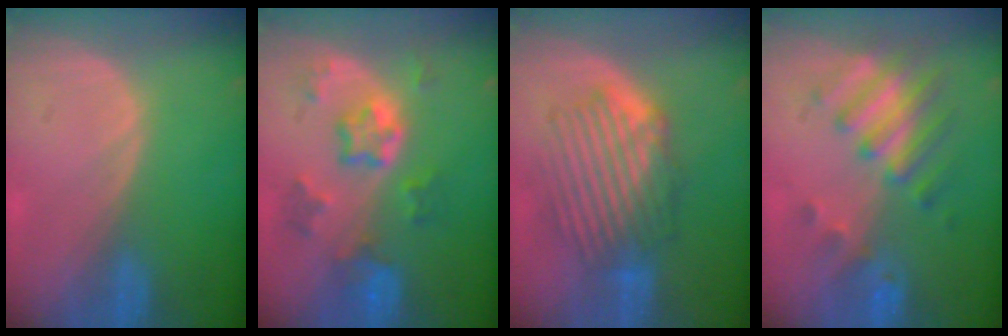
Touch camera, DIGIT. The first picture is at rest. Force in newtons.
{"total": 7.5, "press": 6.6, "slide": 3.6}
{"total": 8.3, "press": 8.0, "slide": 2.4}
{"total": 8.3, "press": 7.2, "slide": 4.0}